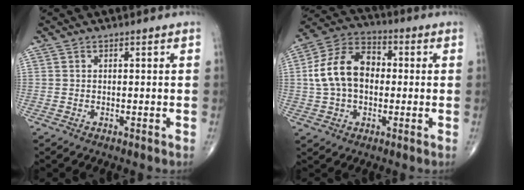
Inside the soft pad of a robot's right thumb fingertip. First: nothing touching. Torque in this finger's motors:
{"motor_torque": [1.92, 2.03, 1.25, -0.12, 0.15]}